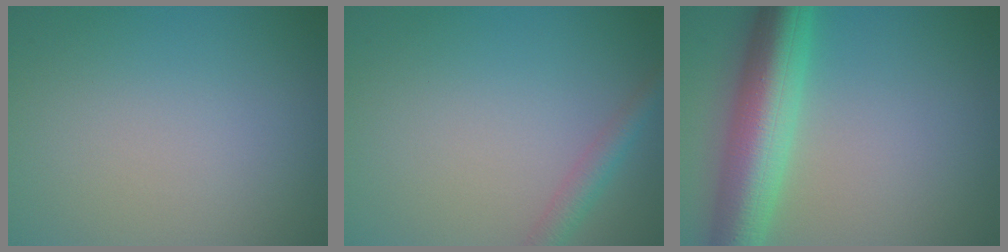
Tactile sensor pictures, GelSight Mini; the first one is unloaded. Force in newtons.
{"total": 2.0, "press": 2.0, "slide": 0.0}
{"total": 8.5, "press": 8.4, "slide": 0.1}